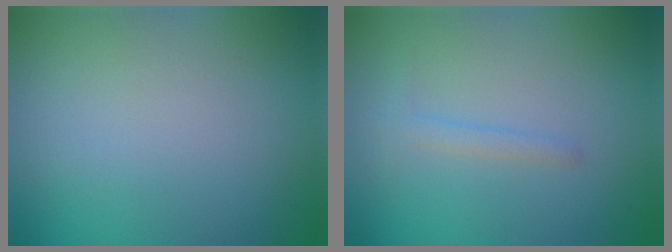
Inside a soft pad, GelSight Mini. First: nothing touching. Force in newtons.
{"total": 1.2, "press": 1.2, "slide": 0.0}